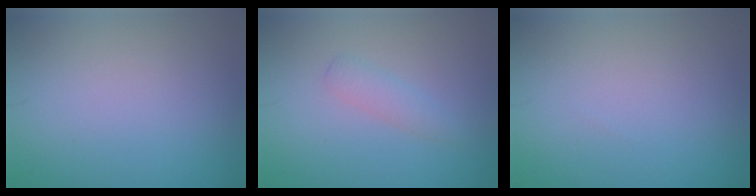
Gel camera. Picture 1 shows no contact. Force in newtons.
{"total": 1.5, "press": 1.5, "slide": 0.1}
{"total": 0.0}